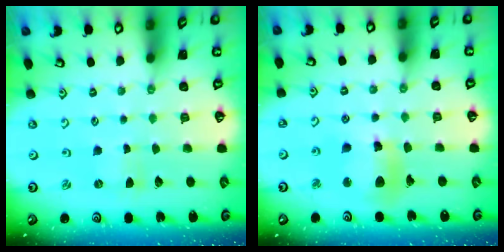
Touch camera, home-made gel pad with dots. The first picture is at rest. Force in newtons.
{"total": 12.3, "press": 12.0, "slide": 2.6}